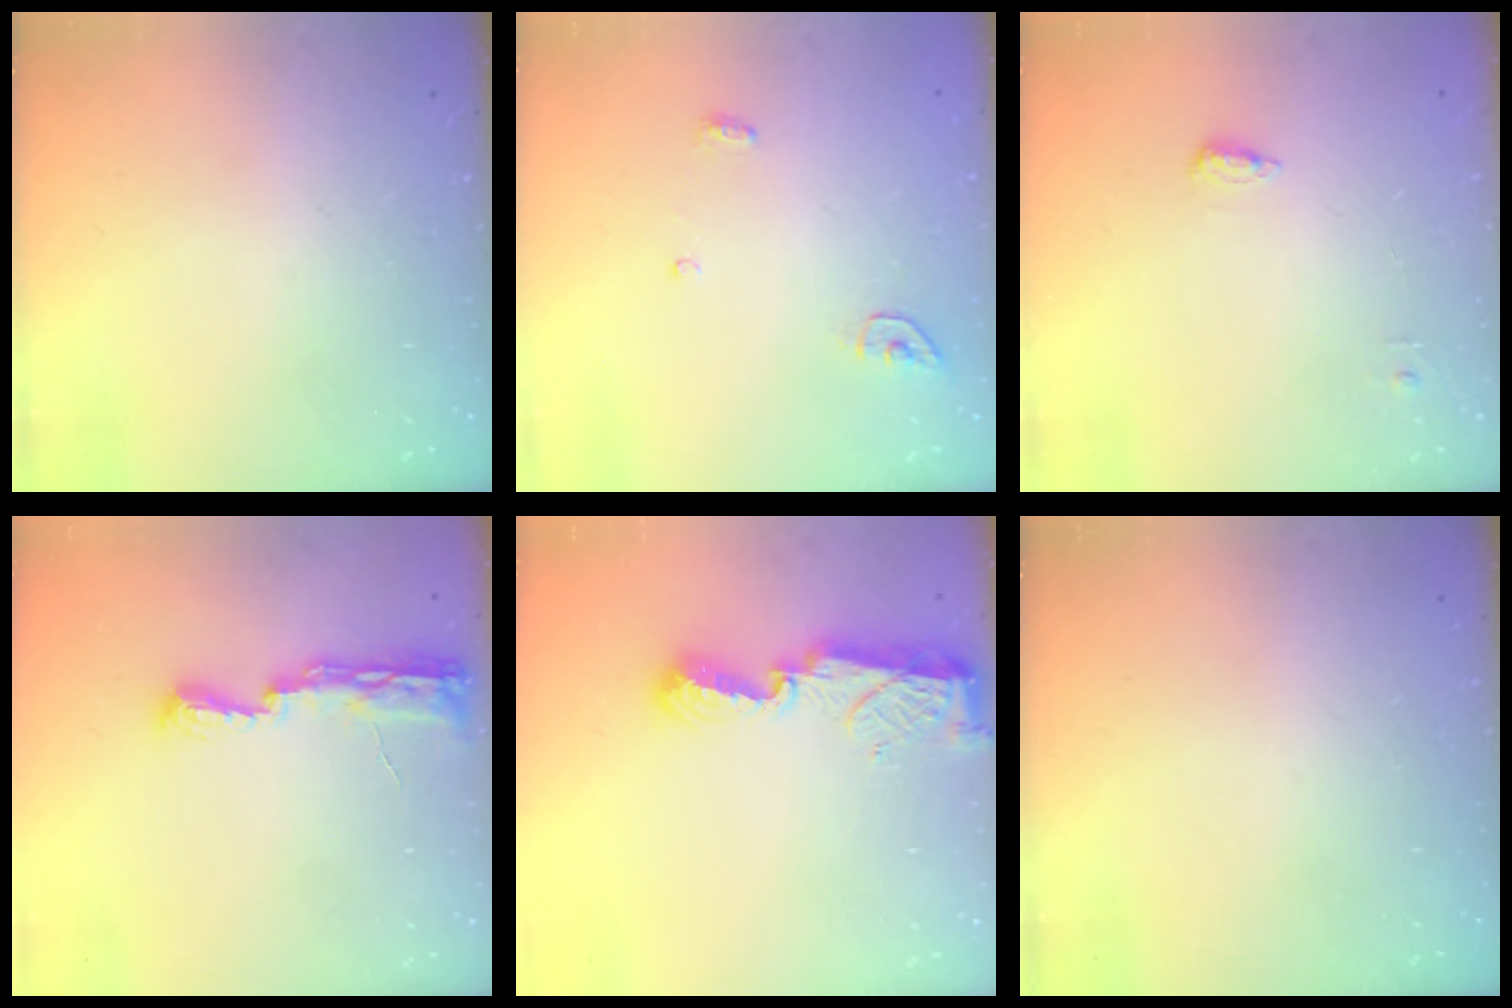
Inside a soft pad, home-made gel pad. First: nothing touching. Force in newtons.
{"total": 3.8, "press": 3.7, "slide": 0.3}
{"total": 4.9, "press": 4.8, "slide": 1.0}
{"total": 7.9, "press": 7.8, "slide": 0.8}
{"total": 7.3, "press": 7.3, "slide": 0.7}
{"total": 0.0}